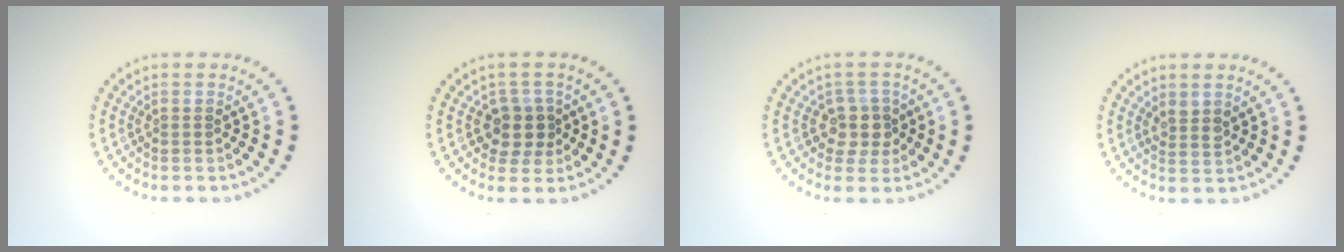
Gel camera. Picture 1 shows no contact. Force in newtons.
{"total": 2.6, "press": 2.3, "slide": 1.2}
{"total": 2.5, "press": 2.0, "slide": 1.4}
{"total": 1.3, "press": 1.1, "slide": 0.7}